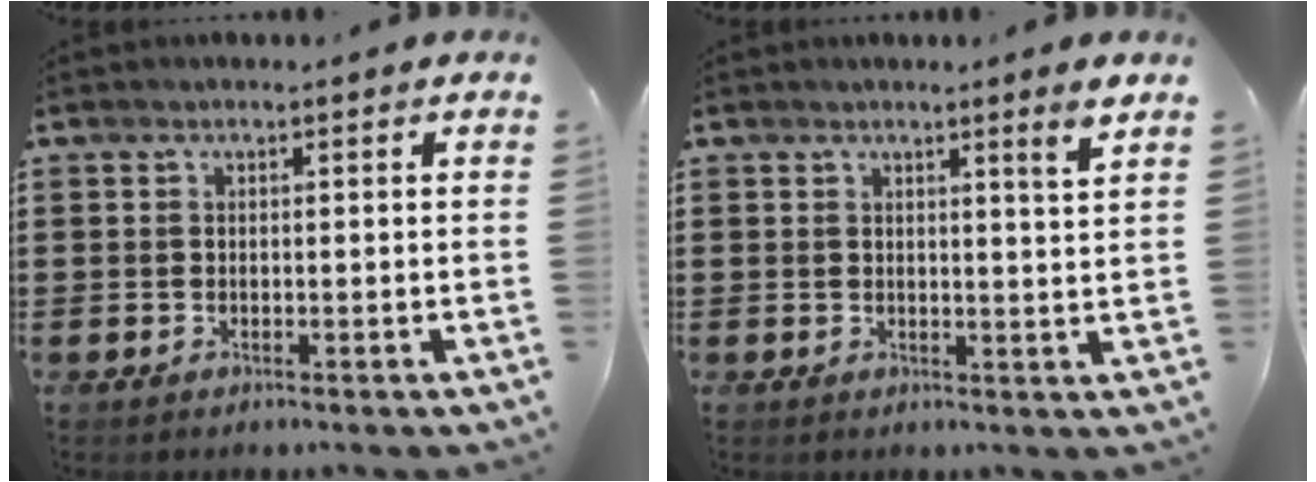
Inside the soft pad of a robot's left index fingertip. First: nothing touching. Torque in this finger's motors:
{"motor_torque": [0.12, -0.09, 0.10, 0.05]}